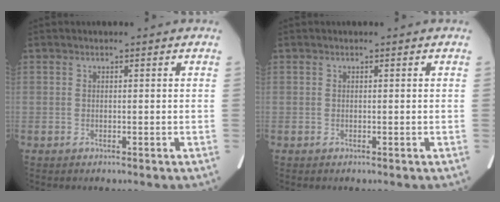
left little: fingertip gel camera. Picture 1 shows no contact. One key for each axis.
{"total": 0.0}